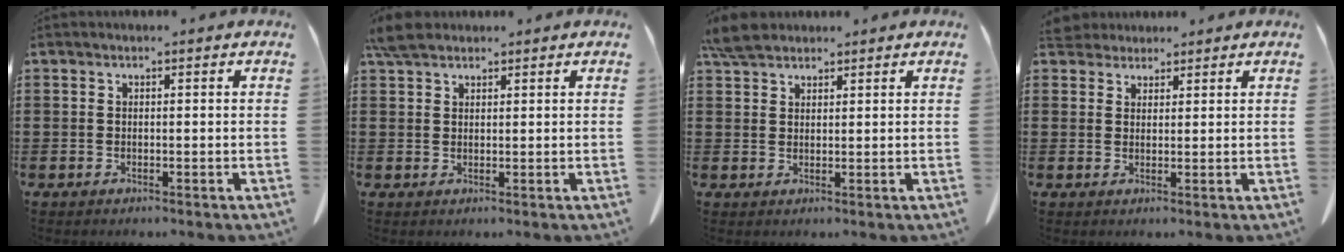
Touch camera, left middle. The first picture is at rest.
{"total": 3.6, "force": [2.9, 1.4, 1.5], "torque": [-0.037, 0.004, 0.058]}
{"total": 4.1, "force": [3.6, 1.4, 1.6], "torque": [-0.041, 0.000, 0.070]}
{"total": 3.0, "force": [2.9, 0.8, 0.3], "torque": [-0.014, -0.002, 0.057]}